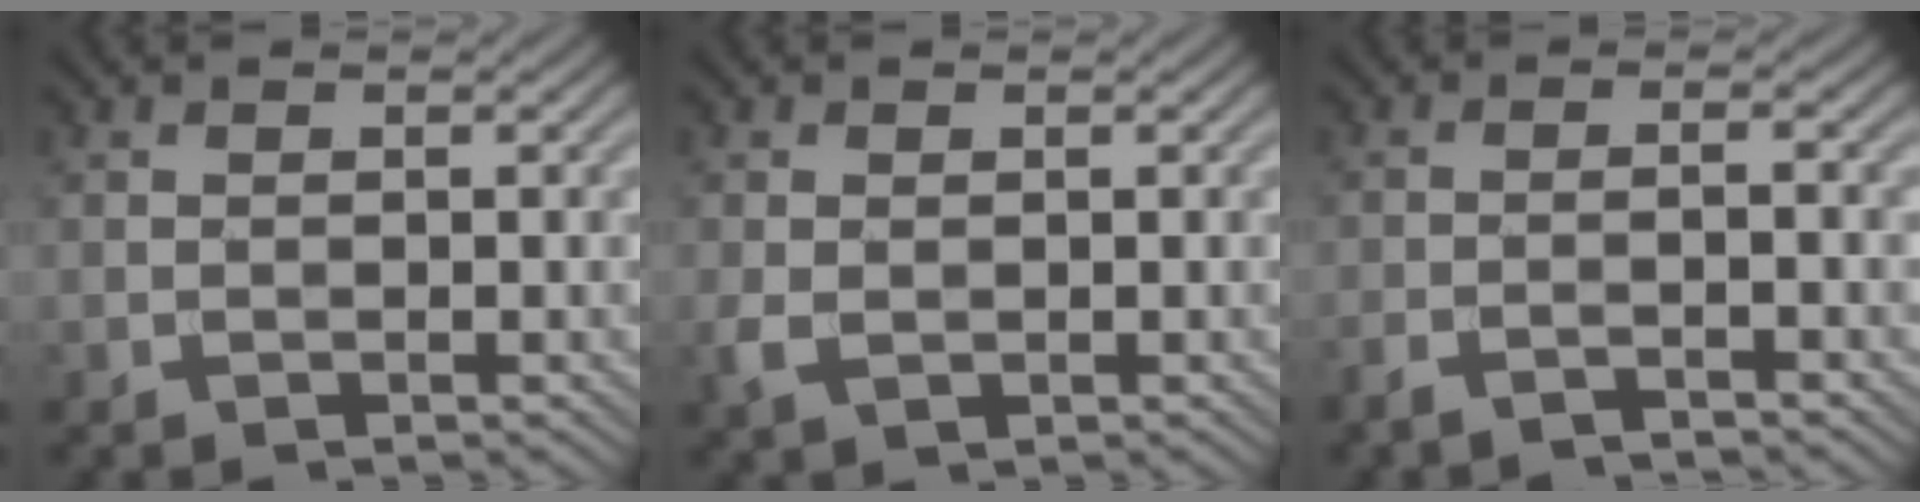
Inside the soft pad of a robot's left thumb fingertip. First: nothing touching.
{"total": 2.0, "force": [-0.2, 1.3, 1.5], "torque": [-0.041, -0.003, -0.002]}
{"total": 2.9, "force": [-2.2, 0.2, 2.0], "torque": [-0.026, 0.002, -0.053]}